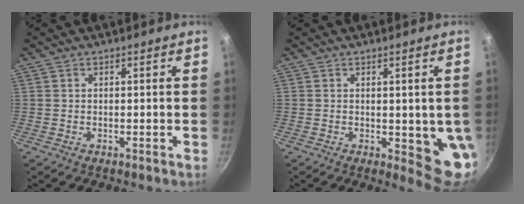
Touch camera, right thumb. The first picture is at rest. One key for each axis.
{"total": 7.7, "fx": -0.6, "fy": 2.6, "fz": 7.2, "tx": -0.066, "ty": -0.019, "tz": -0.003}